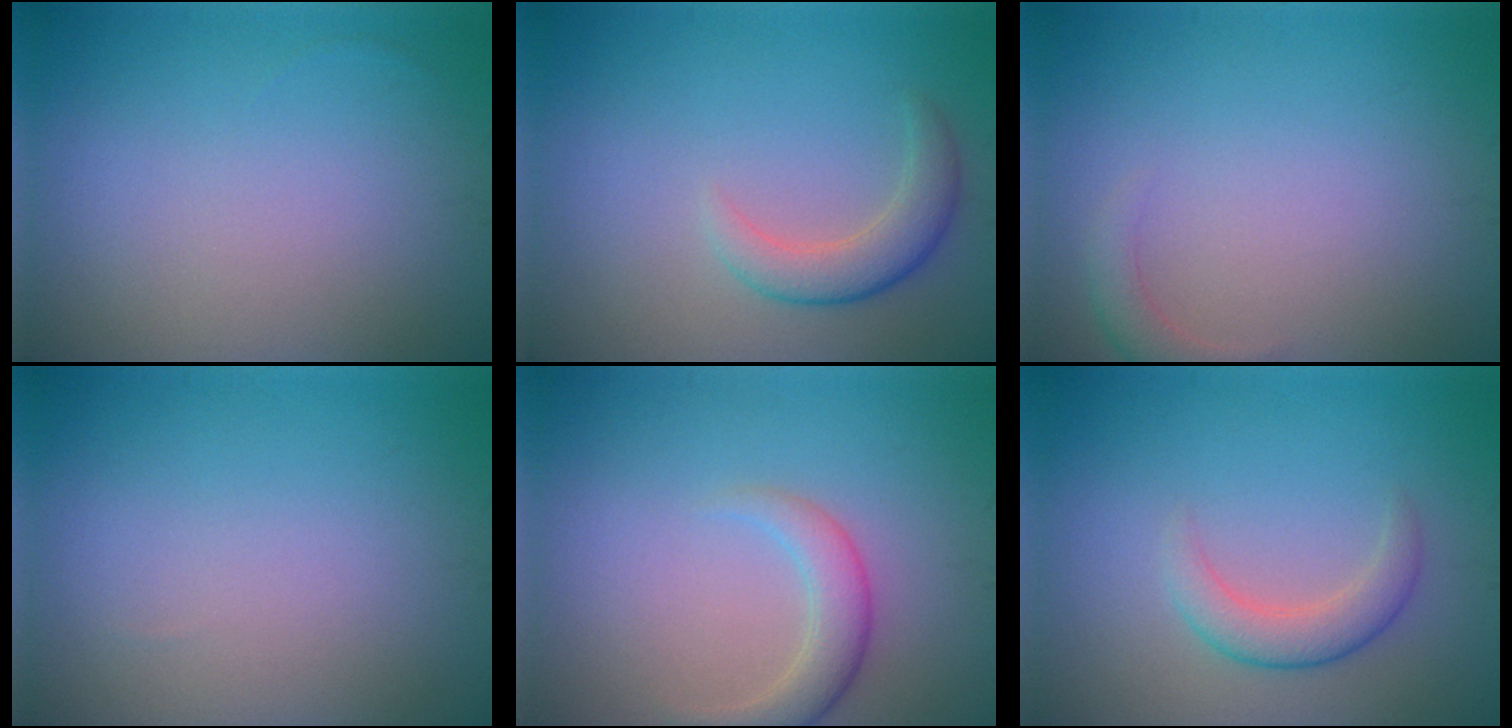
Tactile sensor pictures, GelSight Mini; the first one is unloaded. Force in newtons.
{"total": 2.9, "press": 2.9, "slide": 0.2}
{"total": 1.6, "press": 1.6, "slide": 0.3}
{"total": 0.0}
{"total": 2.8, "press": 2.8, "slide": 0.1}
{"total": 2.8, "press": 2.8, "slide": 0.2}